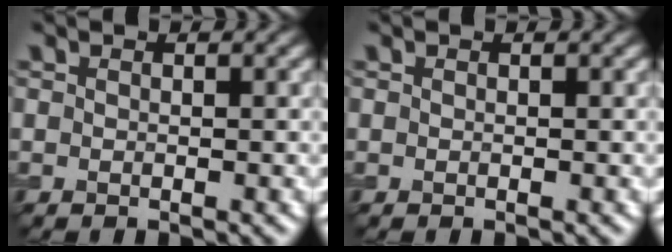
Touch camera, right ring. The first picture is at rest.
{"total": 0.0}